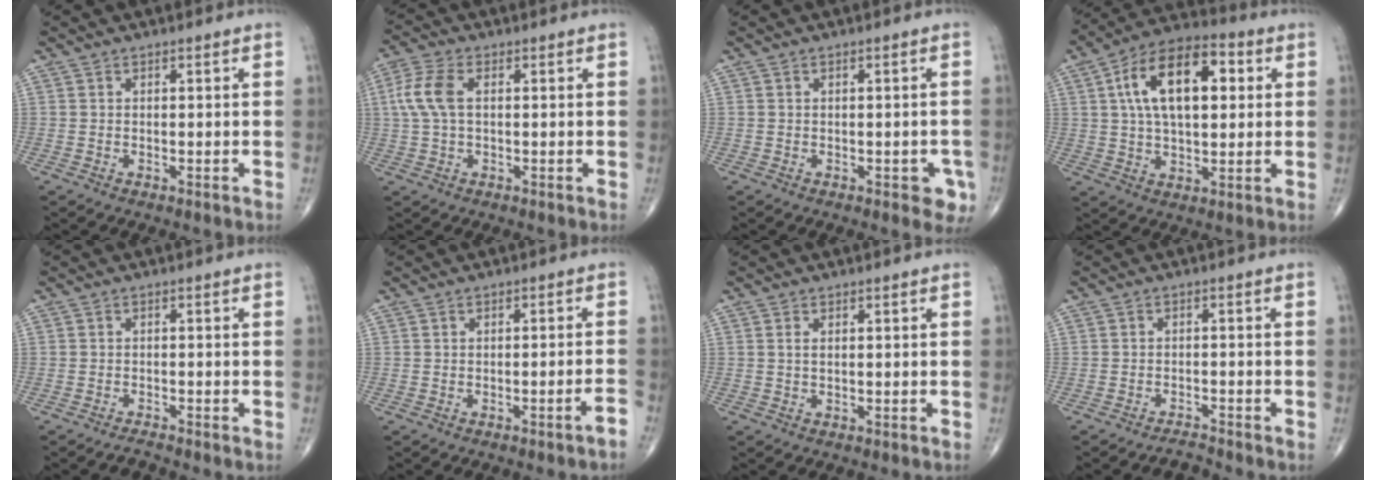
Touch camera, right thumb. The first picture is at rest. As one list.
[{"total": 7.8, "force": [1.1, 4.3, 6.4], "torque": [-0.164, 0.022, 0.019]}, {"total": 3.6, "force": [-1.4, 2.1, 2.5], "torque": [-0.003, 0.003, -0.015]}, {"total": 17.2, "force": [4.1, 9.0, 14.1], "torque": [-0.221, 0.018, 0.062]}, {"total": 1.0, "force": [-1.0, 0.1, -0.1], "torque": [-0.002, 0.000, -0.021]}, {"total": 2.1, "force": [-1.6, -0.1, 1.4], "torque": [-0.026, 0.015, -0.021]}, {"total": 0.9, "force": [0.3, 0.4, 0.8], "torque": [-0.019, 0.004, 0.007]}, {"total": 1.7, "force": [-1.6, 0.1, -0.5], "torque": [0.005, 0.007, -0.029]}]